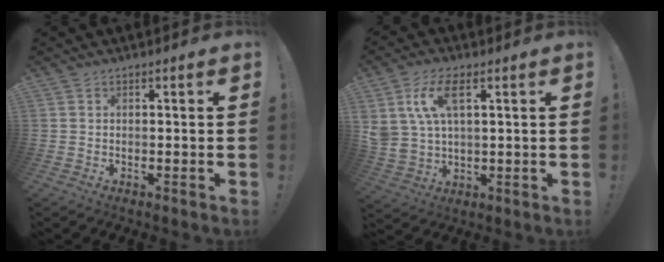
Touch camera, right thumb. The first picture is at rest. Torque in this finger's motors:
{"motor_torque": [0.28, 0.29, 0.40, 0.47, 0.10]}